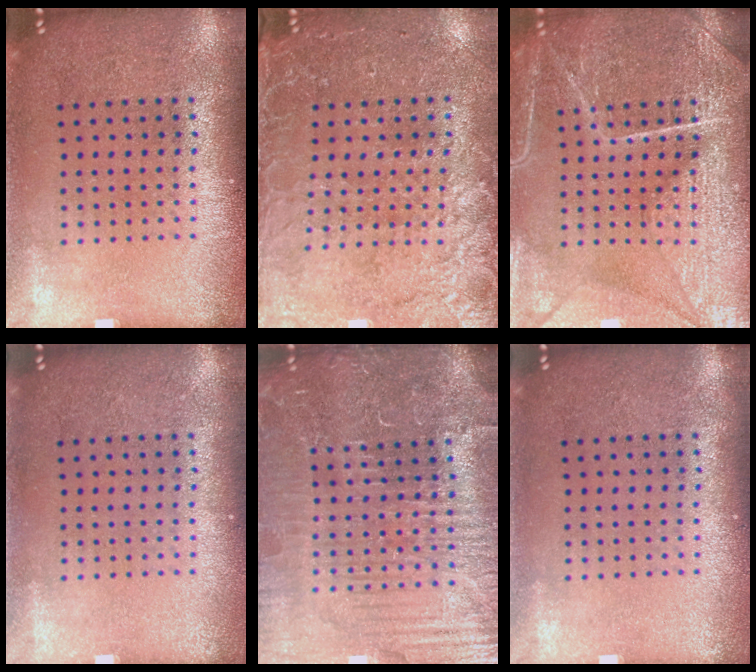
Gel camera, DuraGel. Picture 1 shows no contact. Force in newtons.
{"total": 3.0, "press": 2.8, "slide": 1.1}
{"total": 7.1, "press": 7.1, "slide": 0.9}
{"total": 0.0}
{"total": 5.5, "press": 5.0, "slide": 2.1}
{"total": 0.0}